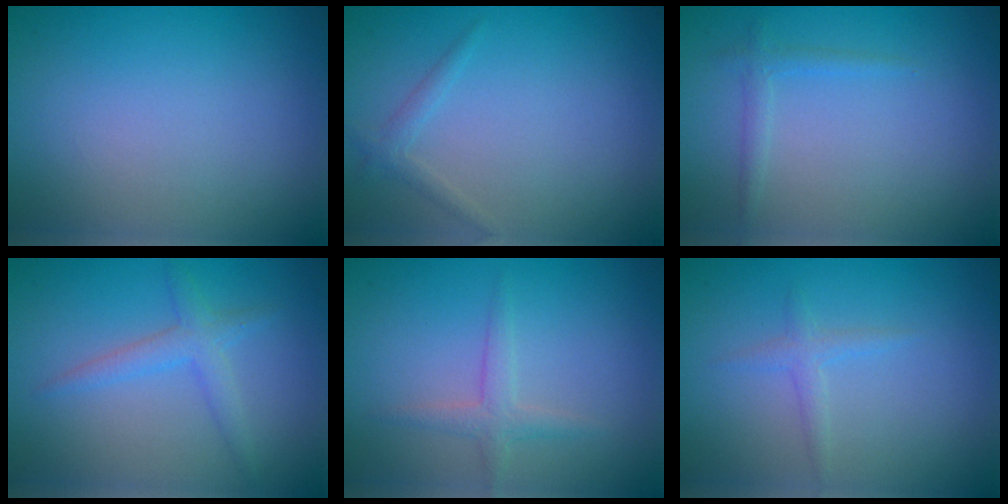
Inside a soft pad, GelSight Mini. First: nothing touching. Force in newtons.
{"total": 1.1, "press": 1.1, "slide": 0.1}
{"total": 1.1, "press": 1.1, "slide": 0.1}
{"total": 2.2, "press": 2.2, "slide": 0.2}
{"total": 1.7, "press": 1.7, "slide": 0.0}
{"total": 1.2, "press": 1.2, "slide": 0.1}